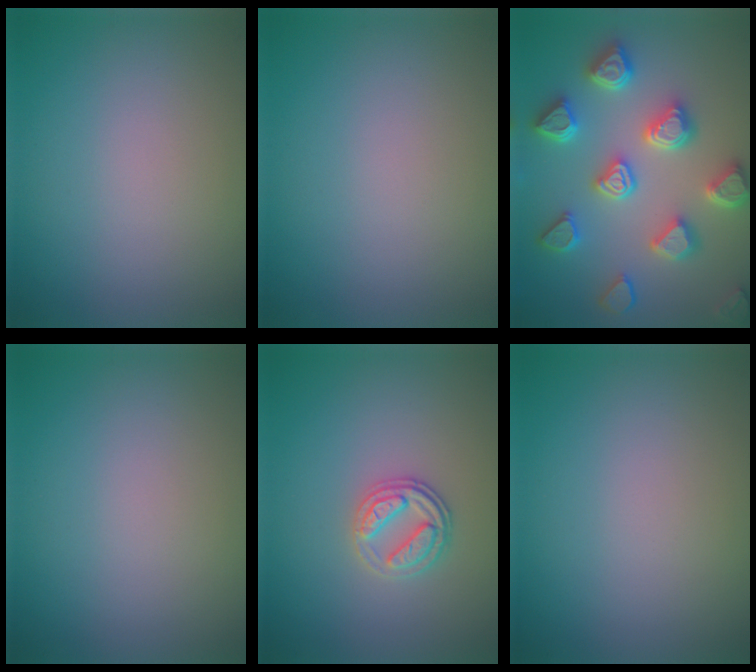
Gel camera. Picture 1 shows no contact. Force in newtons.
{"total": 0.0}
{"total": 6.6, "press": 6.0, "slide": 2.7}
{"total": 0.0}
{"total": 2.7, "press": 2.5, "slide": 0.9}
{"total": 0.0}